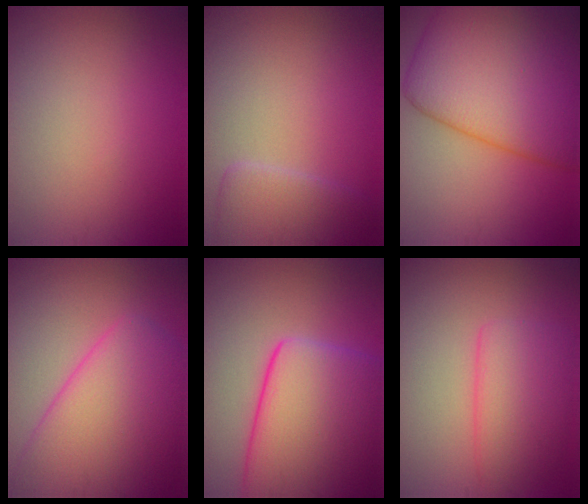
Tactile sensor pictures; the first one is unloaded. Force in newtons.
{"total": 3.3, "press": 3.3, "slide": 0.5}
{"total": 13.6, "press": 13.6, "slide": 0.4}
{"total": 9.3, "press": 9.3, "slide": 0.4}
{"total": 13.3, "press": 13.3, "slide": 0.6}
{"total": 4.4, "press": 4.4, "slide": 0.4}